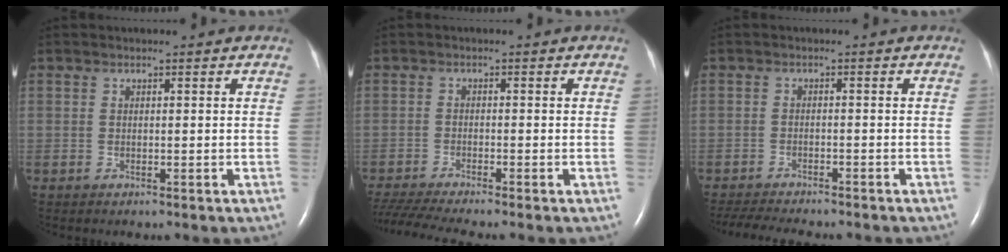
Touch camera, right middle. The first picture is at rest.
{"total": 7.7, "force": [-6.8, -0.9, 3.4], "torque": [-0.065, -0.021, -0.118]}
{"total": 9.5, "force": [-8.5, 1.4, 3.9], "torque": [-0.063, -0.012, -0.125]}